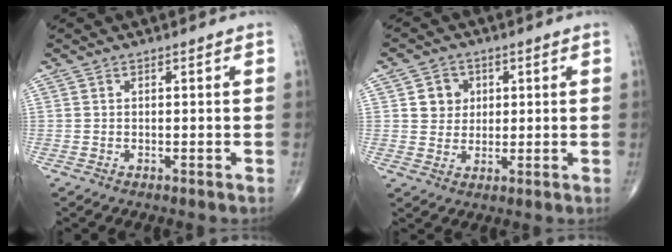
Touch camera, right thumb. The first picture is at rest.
{"total": 5.1, "force": [1.4, 4.6, 1.7], "torque": [-0.002, -0.001, 0.022]}